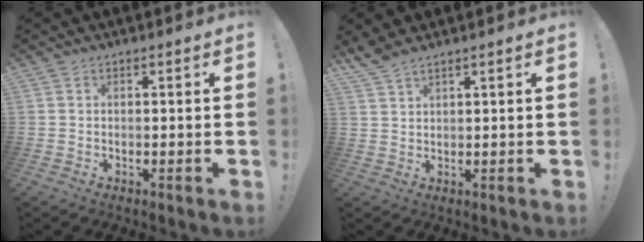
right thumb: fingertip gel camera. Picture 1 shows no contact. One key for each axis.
{"total": 3.7, "fx": 3.4, "fy": 0.2, "fz": 1.6, "tx": -0.039, "ty": -0.020, "tz": 0.063}